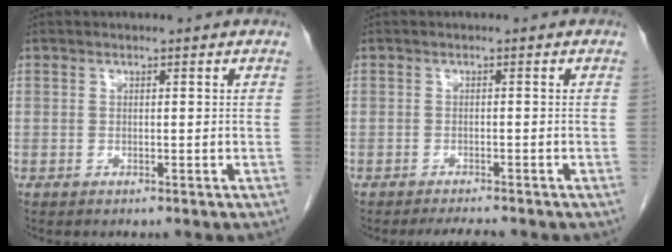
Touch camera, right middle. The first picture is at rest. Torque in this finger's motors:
{"motor_torque": [0.32, -0.18, 0.00, 0.00]}